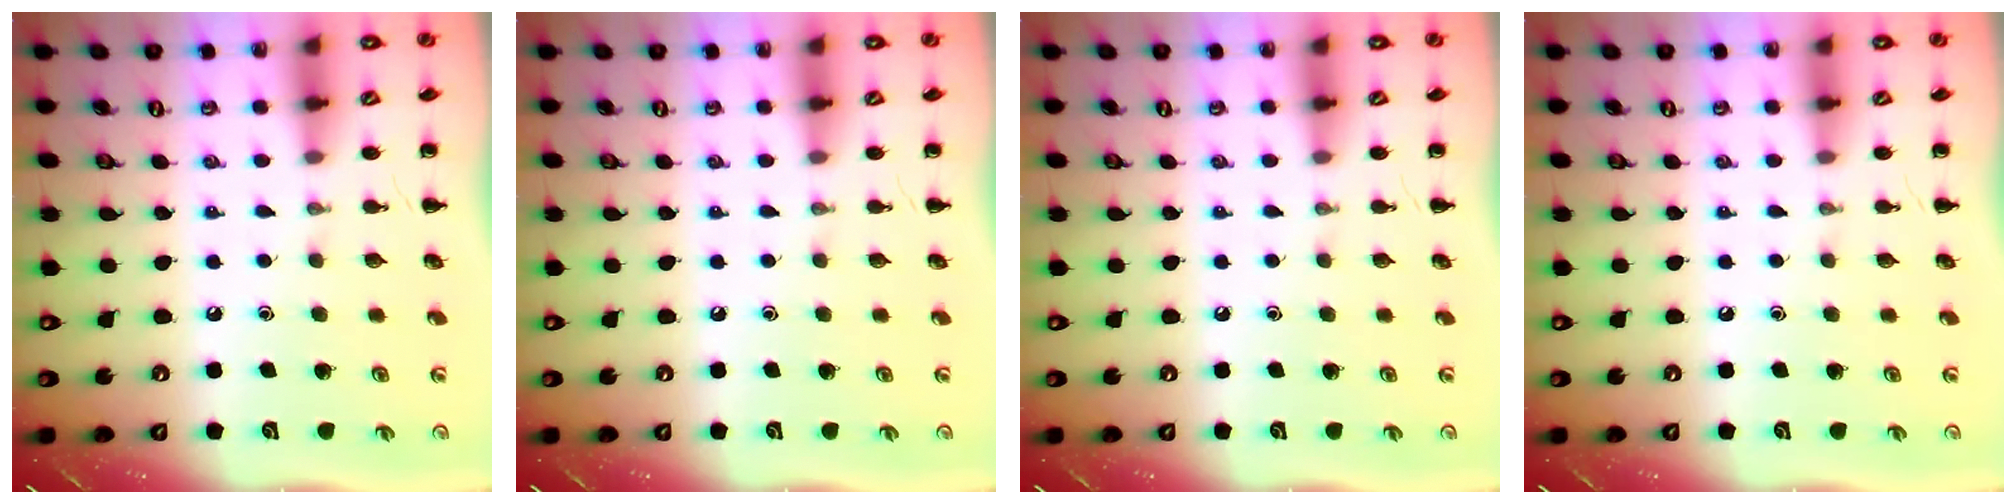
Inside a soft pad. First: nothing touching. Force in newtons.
{"total": 0.0}
{"total": 0.0}
{"total": 0.0}